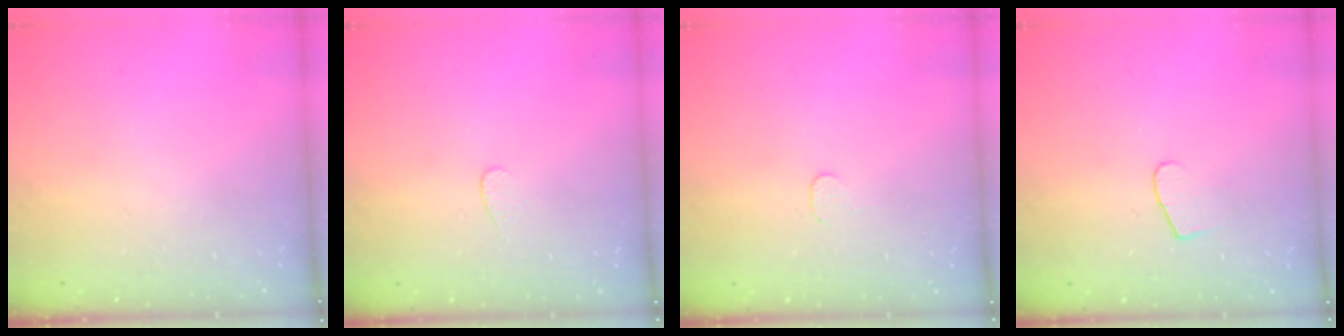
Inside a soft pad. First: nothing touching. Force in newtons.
{"total": 3.3, "press": 3.3, "slide": 0.3}
{"total": 3.5, "press": 3.5, "slide": 0.3}
{"total": 5.9, "press": 5.9, "slide": 0.6}